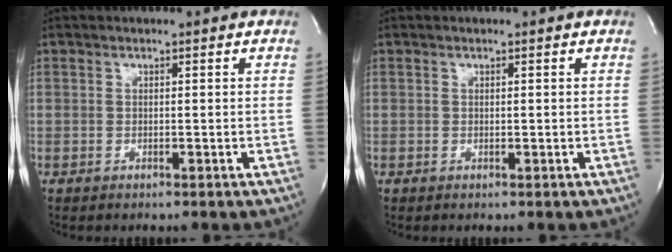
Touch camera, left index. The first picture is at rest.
{"total": 0.0}